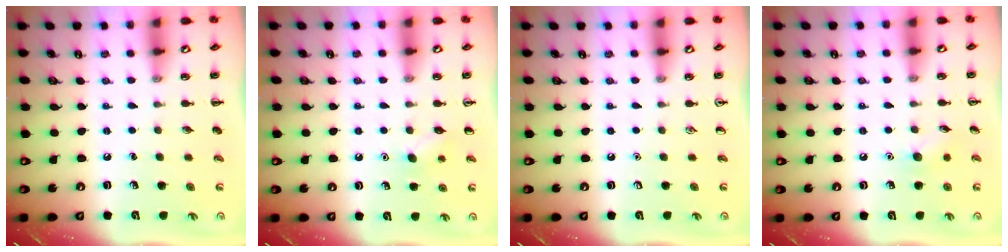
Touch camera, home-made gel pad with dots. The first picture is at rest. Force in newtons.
{"total": 5.7, "press": 5.4, "slide": 1.6}
{"total": 0.0}
{"total": 6.4, "press": 6.1, "slide": 1.9}